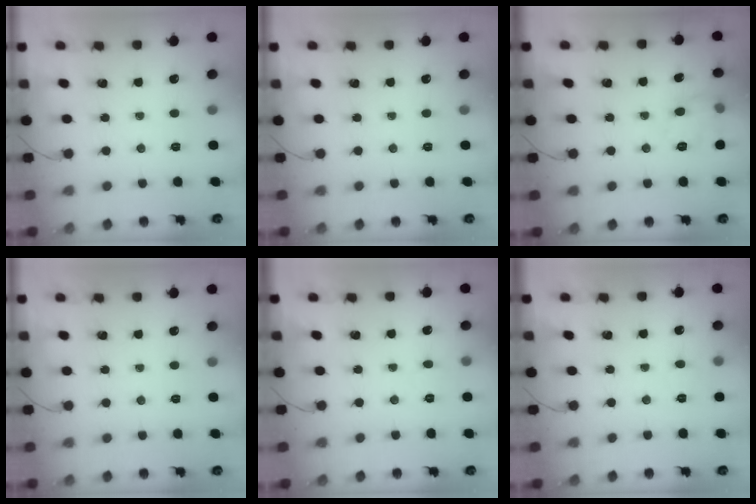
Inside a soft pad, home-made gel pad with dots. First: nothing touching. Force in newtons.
{"total": 0.0}
{"total": 9.3, "press": 9.3, "slide": 1.3}
{"total": 0.0}
{"total": 4.2, "press": 4.0, "slide": 1.3}
{"total": 4.7, "press": 4.3, "slide": 1.7}